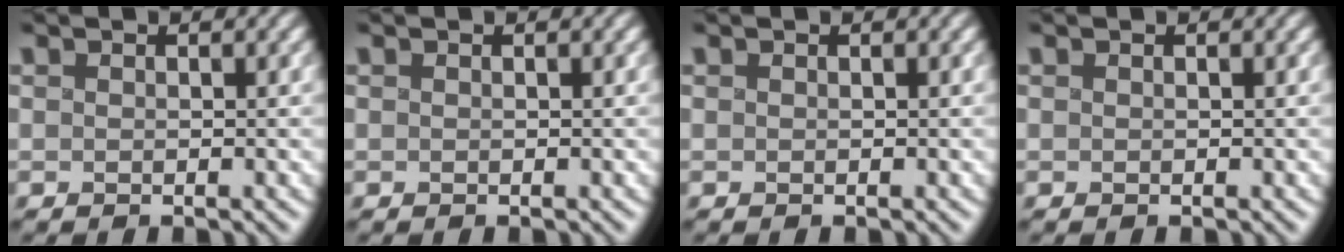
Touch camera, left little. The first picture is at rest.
{"total": 0.0}
{"total": 0.0}
{"total": 0.0}